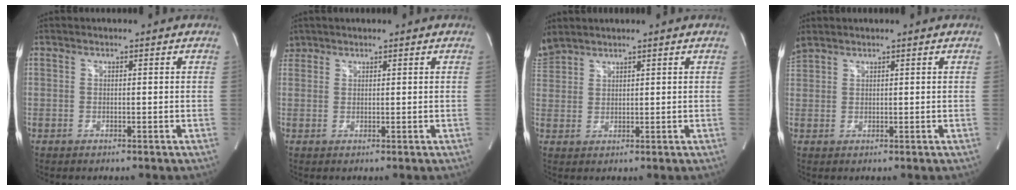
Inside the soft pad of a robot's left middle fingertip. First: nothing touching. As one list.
[{"total": 2.0, "force": [1.6, 1.2, -0.2], "torque": [0.007, 0.010, 0.032]}, {"total": 3.7, "force": [3.6, 0.4, 0.4], "torque": [-0.025, 0.018, 0.083]}, {"total": 2.2, "force": [2.2, 0.2, 0.4], "torque": [-0.028, 0.021, 0.054]}]